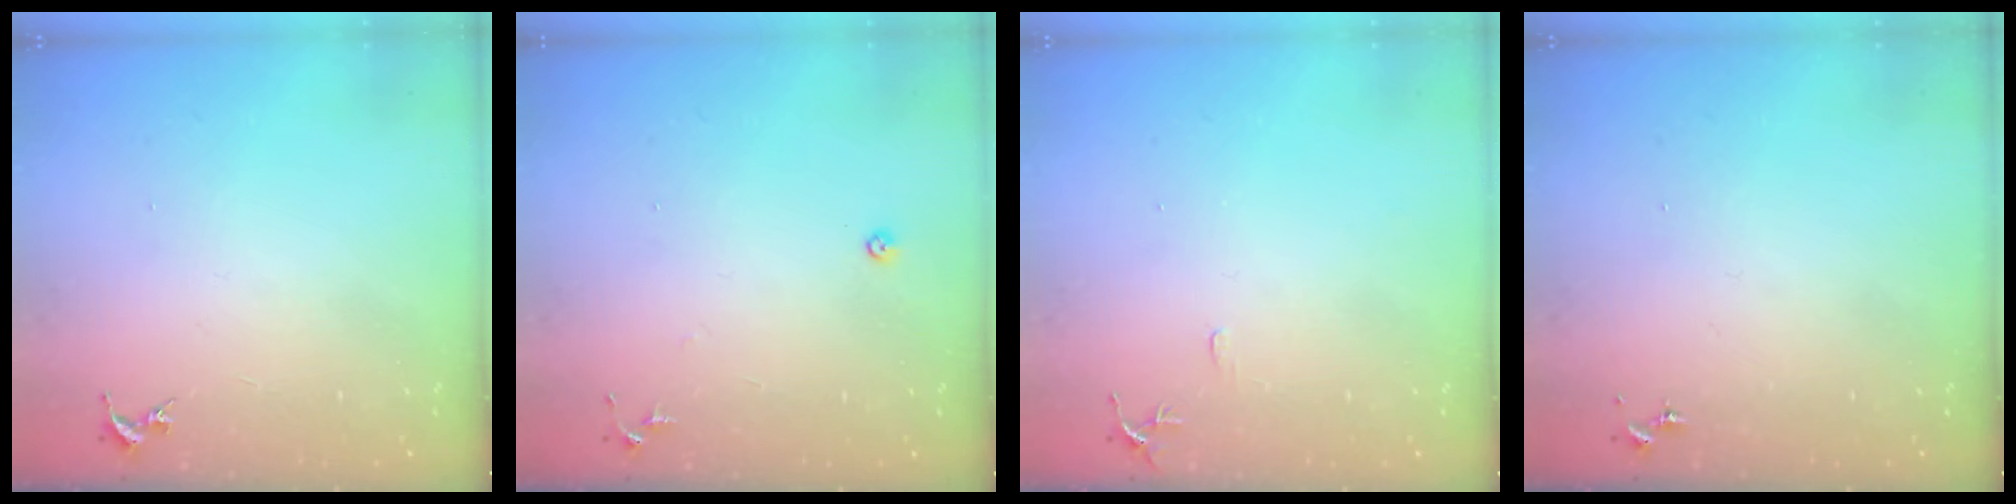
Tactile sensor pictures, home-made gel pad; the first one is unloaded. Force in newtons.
{"total": 5.5, "press": 5.5, "slide": 0.5}
{"total": 5.3, "press": 5.2, "slide": 0.6}
{"total": 0.0}